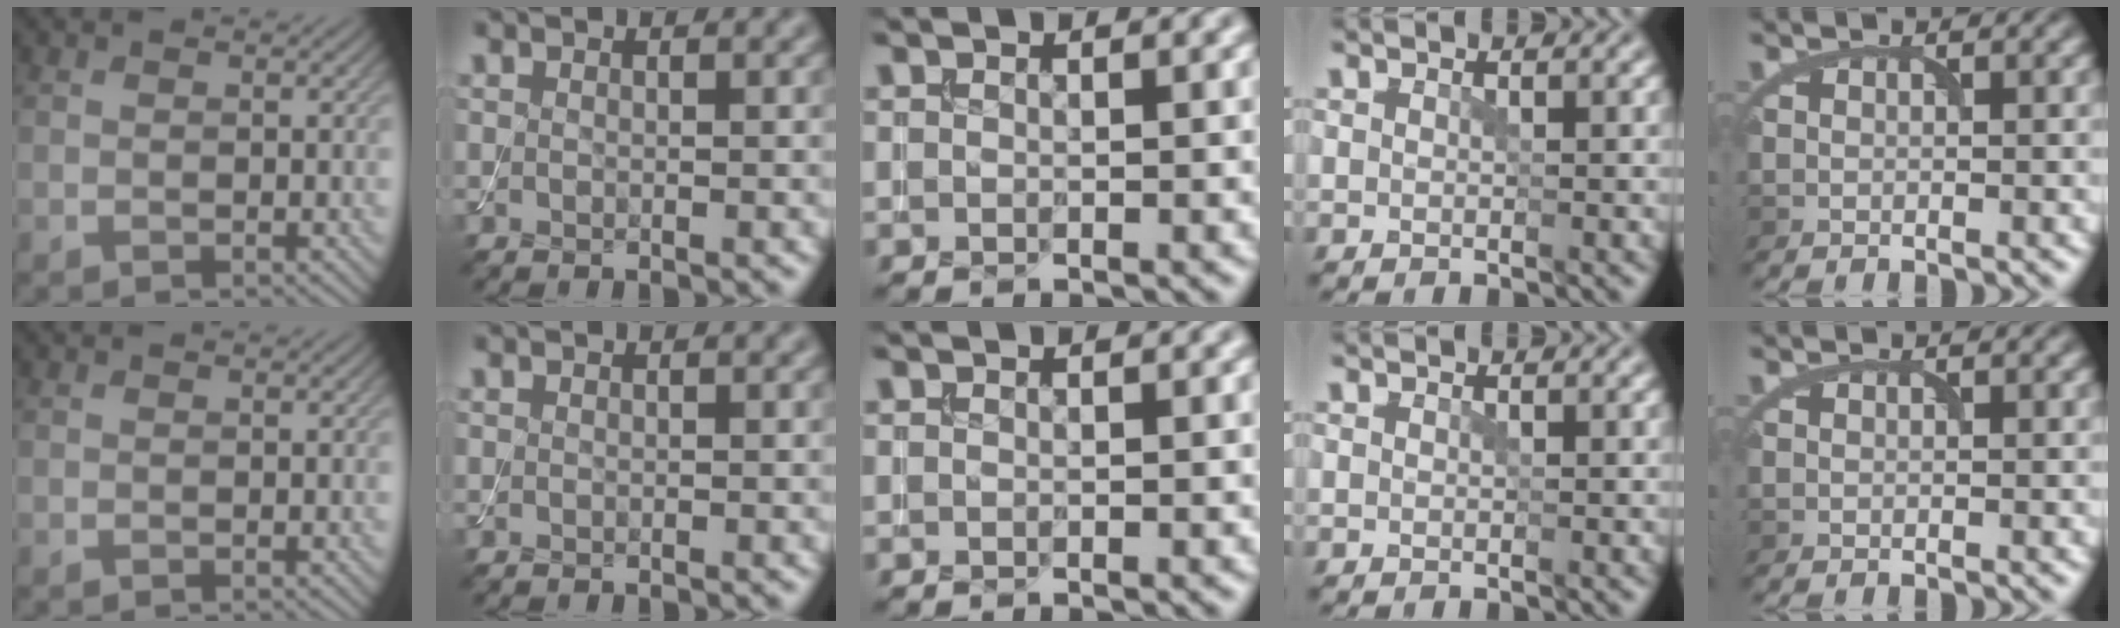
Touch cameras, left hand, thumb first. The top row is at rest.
{}